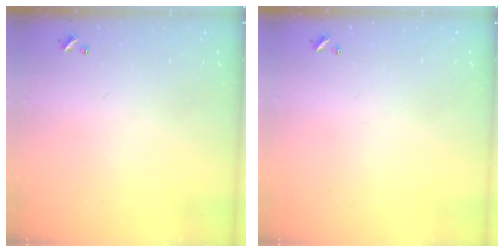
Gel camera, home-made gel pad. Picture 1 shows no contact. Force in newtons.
{"total": 0.0}